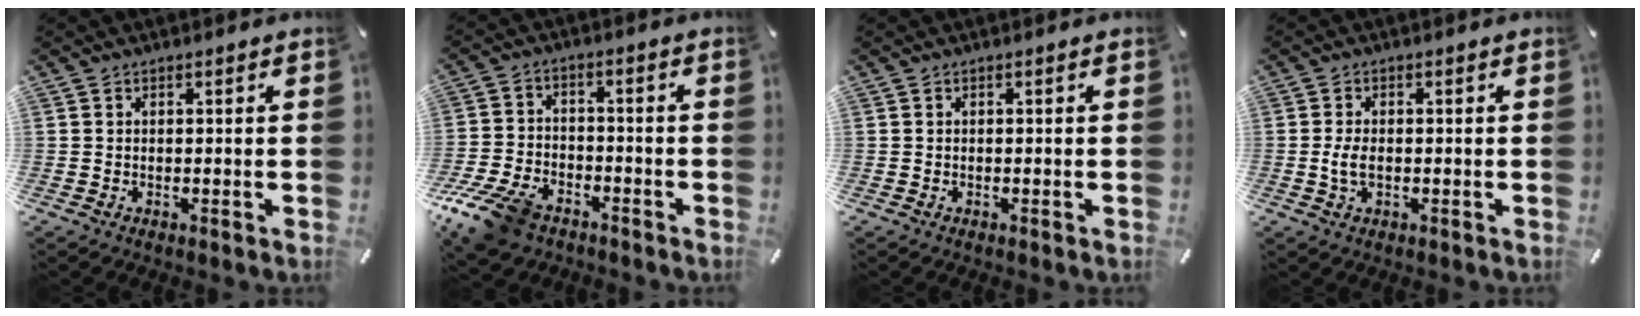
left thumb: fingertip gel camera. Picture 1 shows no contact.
{"total": 11.0, "force": [-7.3, 6.2, 5.2], "torque": [-0.111, 0.039, -0.138]}
{"total": 0.0}
{"total": 3.6, "force": [-0.4, 2.0, 3.0], "torque": [-0.068, -0.001, -0.010]}